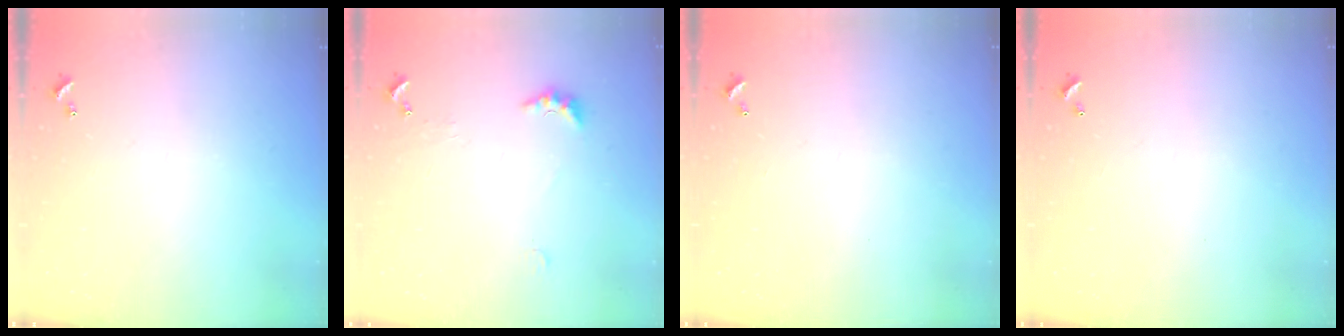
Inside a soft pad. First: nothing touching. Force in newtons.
{"total": 2.7, "press": 2.6, "slide": 0.6}
{"total": 2.9, "press": 2.9, "slide": 0.1}
{"total": 2.9, "press": 2.9, "slide": 0.1}